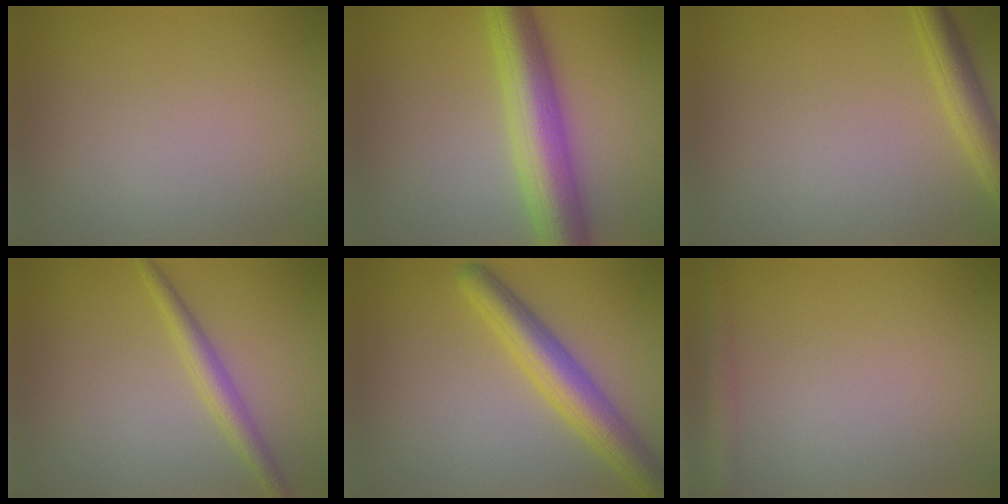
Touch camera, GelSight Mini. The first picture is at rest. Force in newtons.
{"total": 7.6, "press": 7.6, "slide": 0.0}
{"total": 3.0, "press": 3.0, "slide": 0.2}
{"total": 2.4, "press": 2.4, "slide": 0.1}
{"total": 5.4, "press": 5.4, "slide": 0.2}
{"total": 1.8, "press": 1.8, "slide": 0.1}